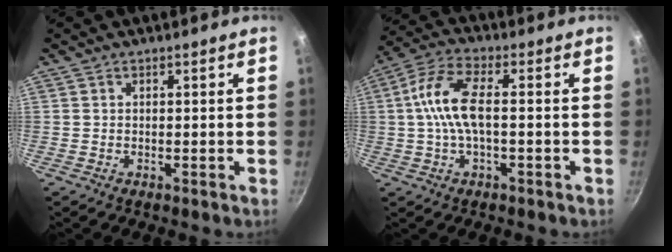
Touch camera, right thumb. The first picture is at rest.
{"total": 9.9, "force": [-0.3, 4.2, 8.9], "torque": [-0.190, 0.027, -0.018]}